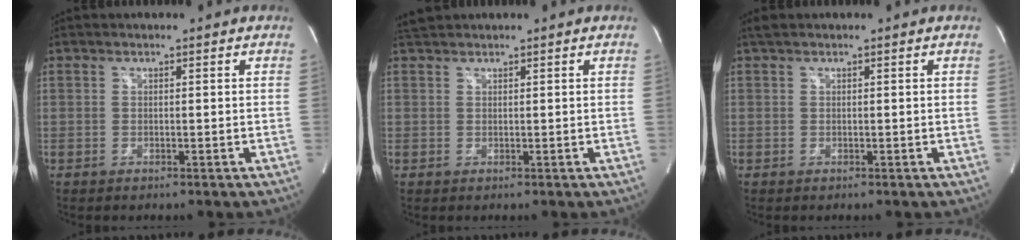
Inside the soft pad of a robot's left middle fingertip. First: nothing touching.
{"total": 1.7, "force": [1.3, 1.0, 0.2], "torque": [-0.006, 0.011, 0.023]}
{"total": 0.6, "force": [0.3, 0.5, 0.2], "torque": [-0.002, 0.003, 0.002]}